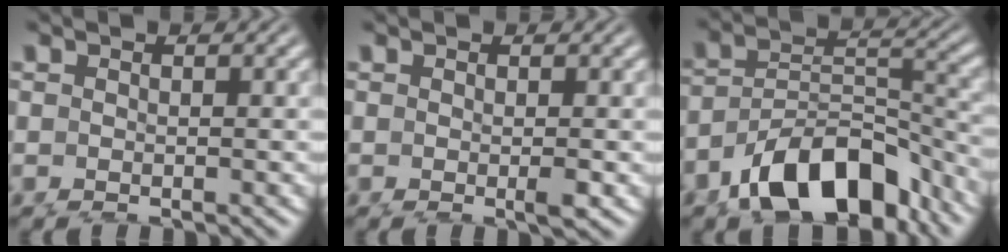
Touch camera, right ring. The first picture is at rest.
{"total": 0.9, "force": [-0.1, -0.1, 0.8], "torque": [-0.011, -0.003, 0.002]}
{"total": 8.2, "force": [-5.3, 4.2, 4.7], "torque": [-0.065, -0.018, -0.074]}